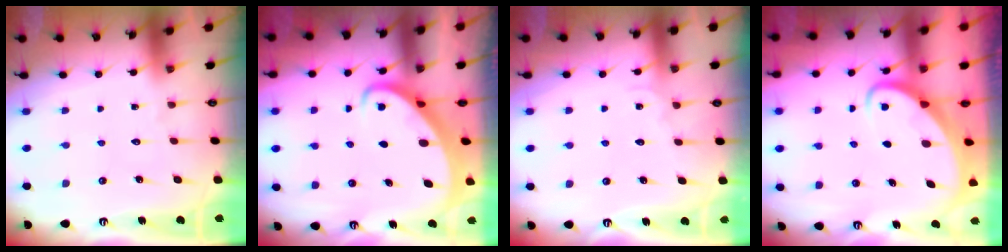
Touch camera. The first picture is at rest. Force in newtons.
{"total": 2.7, "press": 2.7, "slide": 0.2}
{"total": 3.1, "press": 3.0, "slide": 0.3}
{"total": 2.8, "press": 2.8, "slide": 0.3}